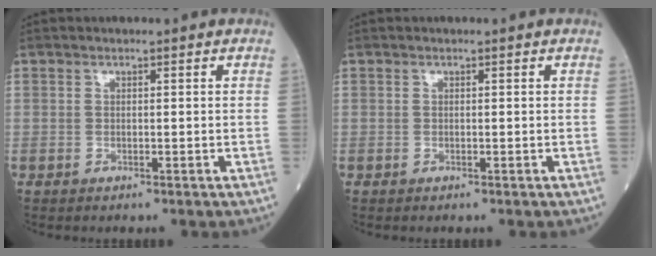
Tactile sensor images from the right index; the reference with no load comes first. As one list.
[{"total": 0.0}]